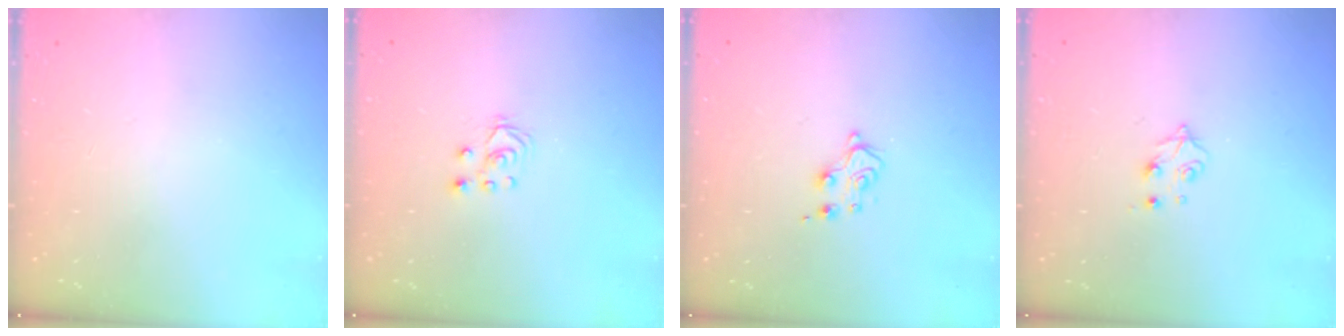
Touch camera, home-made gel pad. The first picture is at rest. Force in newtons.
{"total": 3.1, "press": 3.1, "slide": 0.2}
{"total": 5.4, "press": 5.4, "slide": 0.7}
{"total": 4.3, "press": 4.3, "slide": 0.6}